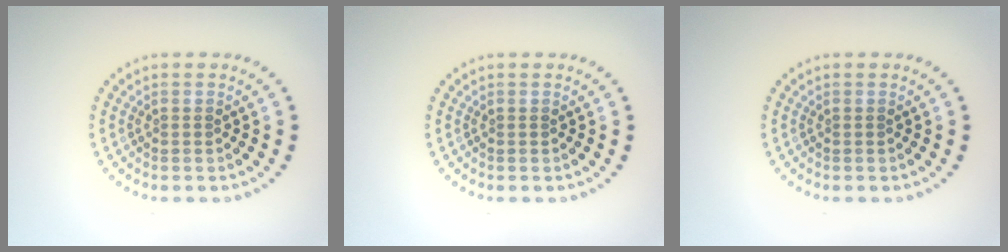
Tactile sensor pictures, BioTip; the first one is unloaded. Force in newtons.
{"total": 0.0}
{"total": 0.0}